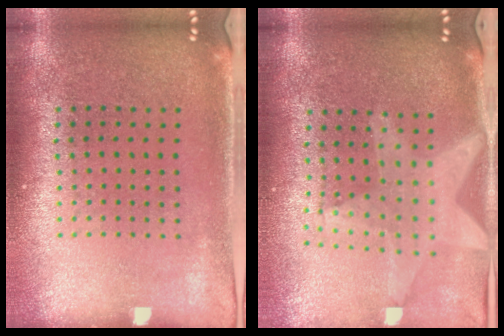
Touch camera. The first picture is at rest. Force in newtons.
{"total": 2.2, "press": 1.8, "slide": 1.3}